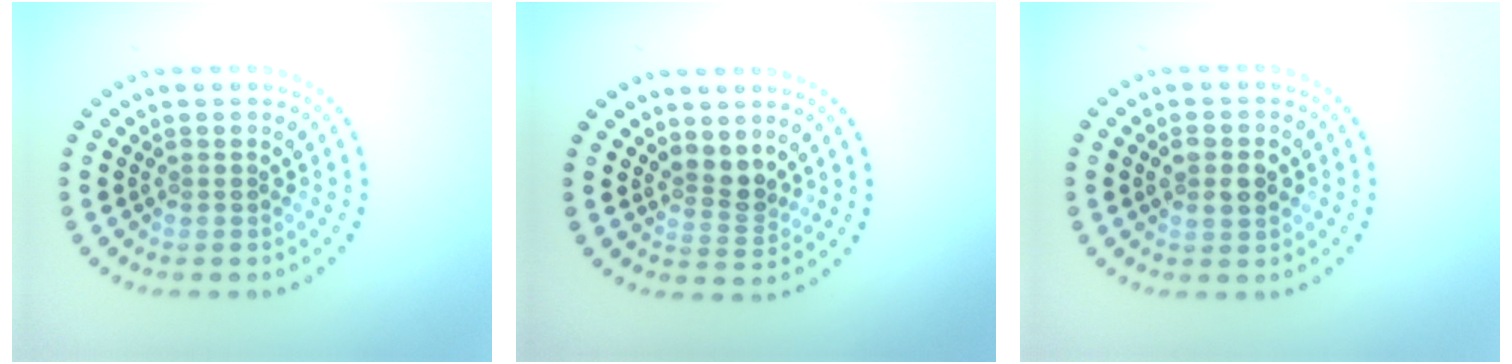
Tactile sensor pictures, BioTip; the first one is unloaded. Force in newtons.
{"total": 2.4, "press": 1.8, "slide": 1.6}
{"total": 2.2, "press": 2.2, "slide": 0.2}